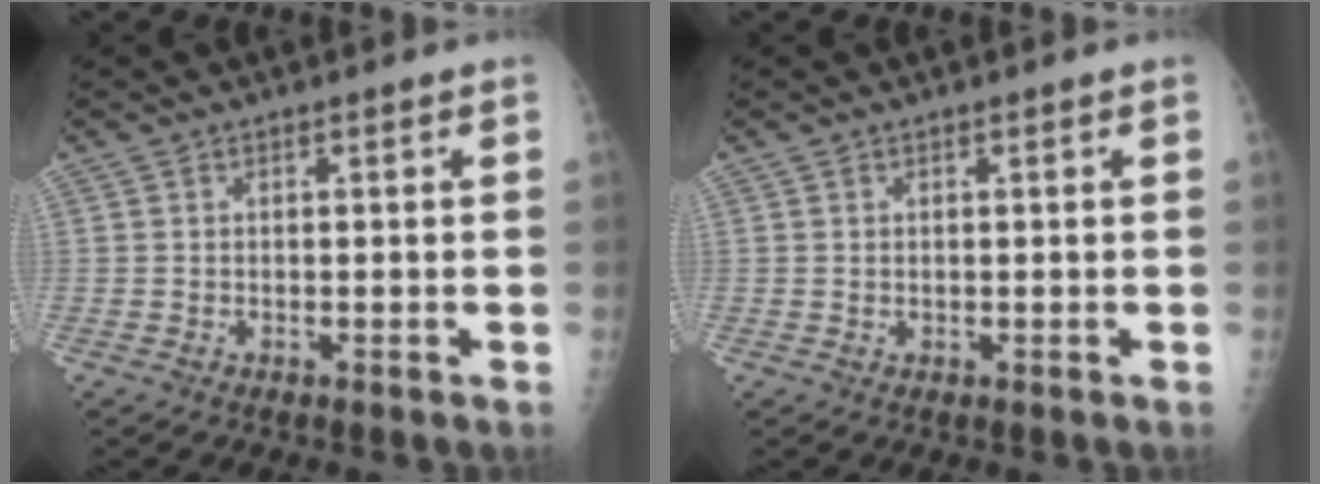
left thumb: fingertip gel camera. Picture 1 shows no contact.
{"total": 0.6, "force": [0.4, 0.3, 0.3], "torque": [-0.004, -0.005, 0.009]}